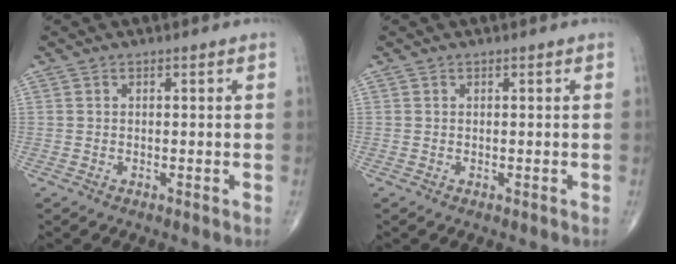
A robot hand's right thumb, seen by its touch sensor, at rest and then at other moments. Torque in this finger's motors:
{"motor_torque": [-0.04, -0.02, 0.01, 0.00, 0.00]}